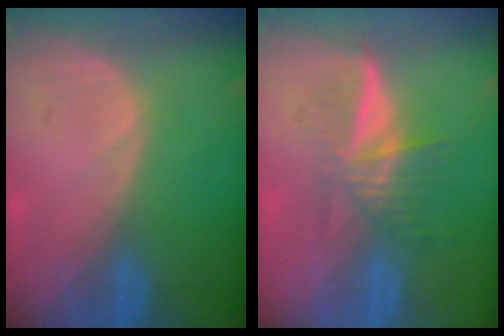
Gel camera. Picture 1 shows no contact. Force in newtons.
{"total": 6.1, "press": 5.3, "slide": 3.0}